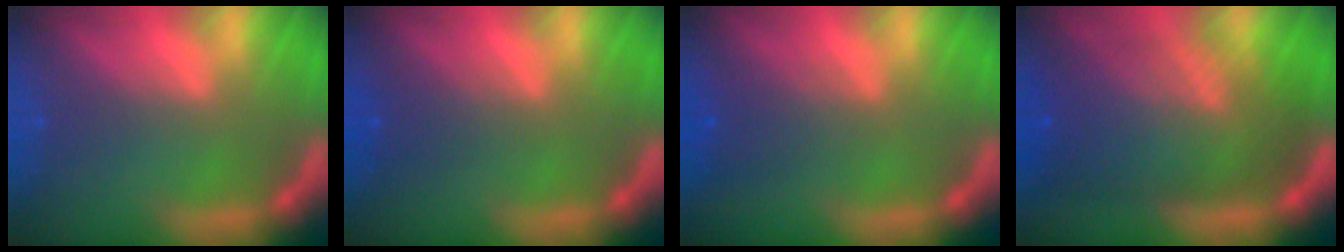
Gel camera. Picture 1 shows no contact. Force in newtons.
{"total": 2.0}
{"total": 2.5}
{"total": 10.0}